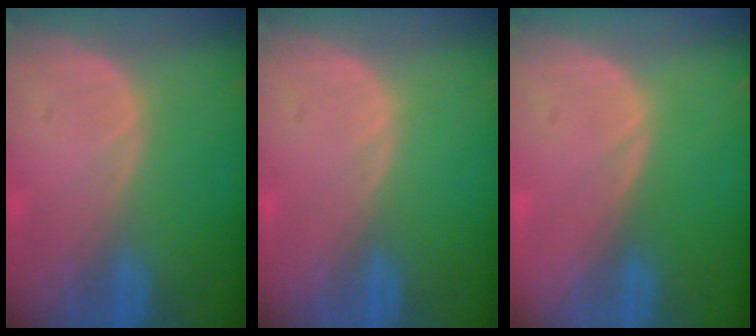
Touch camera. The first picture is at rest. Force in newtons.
{"total": 0.0}
{"total": 0.0}